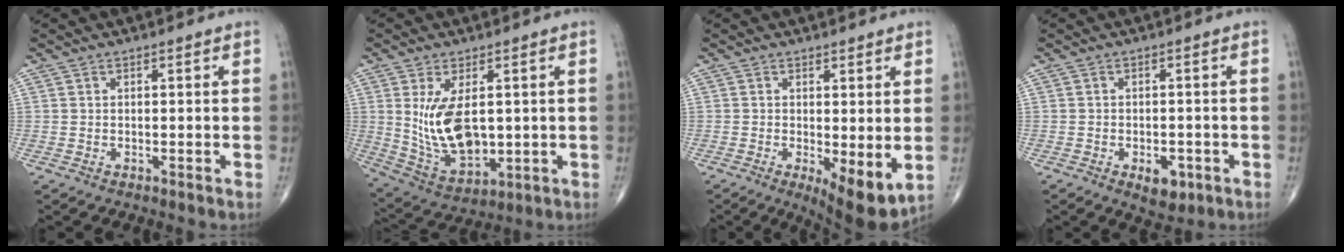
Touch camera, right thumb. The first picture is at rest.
{"total": 12.8, "force": [1.5, 6.9, 10.7], "torque": [-0.188, -0.018, 0.049]}
{"total": 8.2, "force": [-1.3, 2.7, 7.6], "torque": [-0.113, -0.025, -0.014]}
{"total": 4.8, "force": [-2.0, 2.7, 3.4], "torque": [-0.037, 0.005, -0.021]}